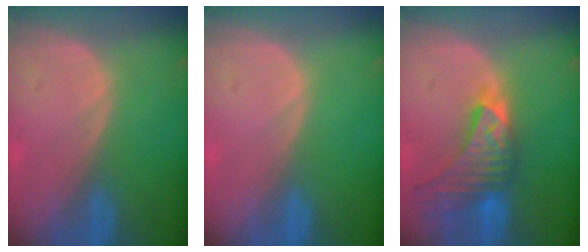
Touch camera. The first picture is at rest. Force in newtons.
{"total": 0.0}
{"total": 9.2, "press": 8.5, "slide": 3.7}